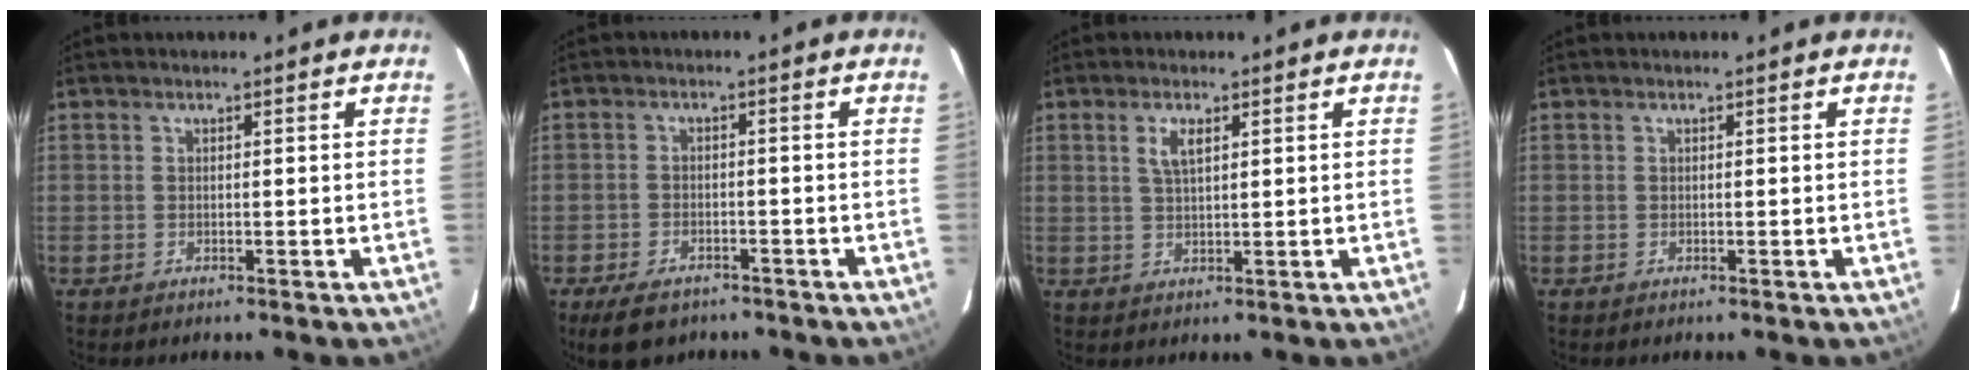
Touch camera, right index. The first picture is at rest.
{"total": 7.1, "force": [-5.2, 3.6, 3.3], "torque": [-0.081, -0.005, -0.080]}
{"total": 3.3, "force": [1.4, 1.1, 2.7], "torque": [-0.053, 0.002, 0.027]}
{"total": 0.0}